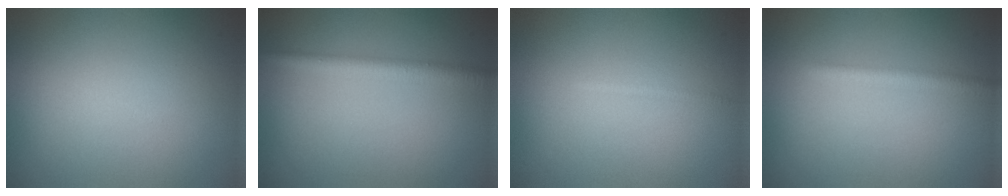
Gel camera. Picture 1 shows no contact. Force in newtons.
{"total": 2.6, "press": 2.6, "slide": 0.1}
{"total": 0.7, "press": 0.7, "slide": 0.1}
{"total": 2.2, "press": 2.1, "slide": 0.1}